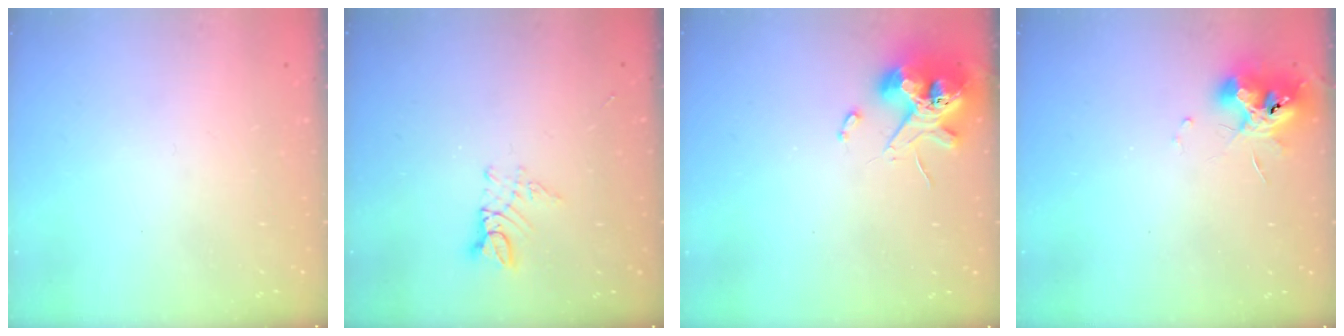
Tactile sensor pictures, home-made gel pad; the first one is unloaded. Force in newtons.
{"total": 4.4, "press": 4.4, "slide": 0.3}
{"total": 11.6, "press": 11.4, "slide": 1.8}
{"total": 10.9, "press": 10.9, "slide": 0.8}